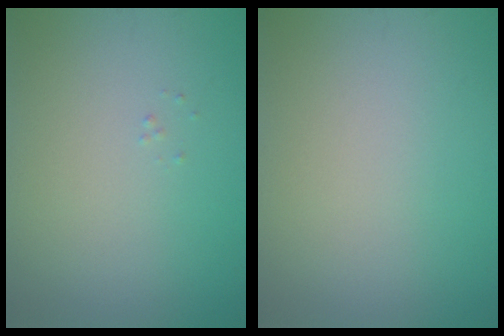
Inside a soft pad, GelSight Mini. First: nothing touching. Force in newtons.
{"total": 0.0}